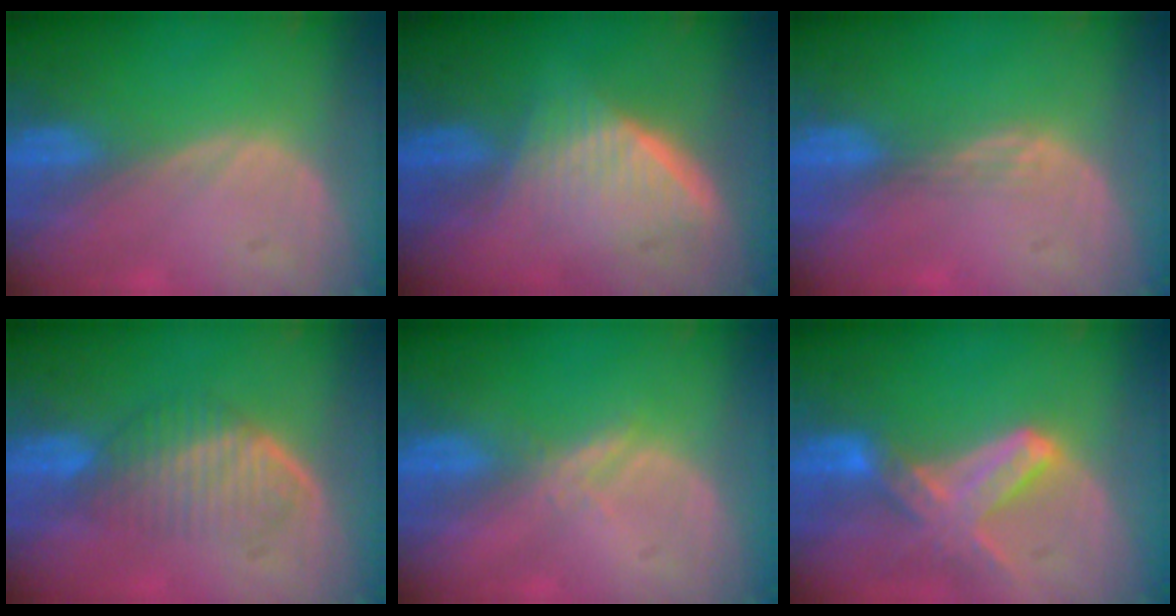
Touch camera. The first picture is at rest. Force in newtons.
{"total": 6.7, "press": 6.0, "slide": 2.9}
{"total": 1.8, "press": 1.3, "slide": 1.2}
{"total": 6.0, "press": 5.7, "slide": 1.6}
{"total": 1.7, "press": 1.7, "slide": 0.1}
{"total": 7.7, "press": 6.8, "slide": 3.5}